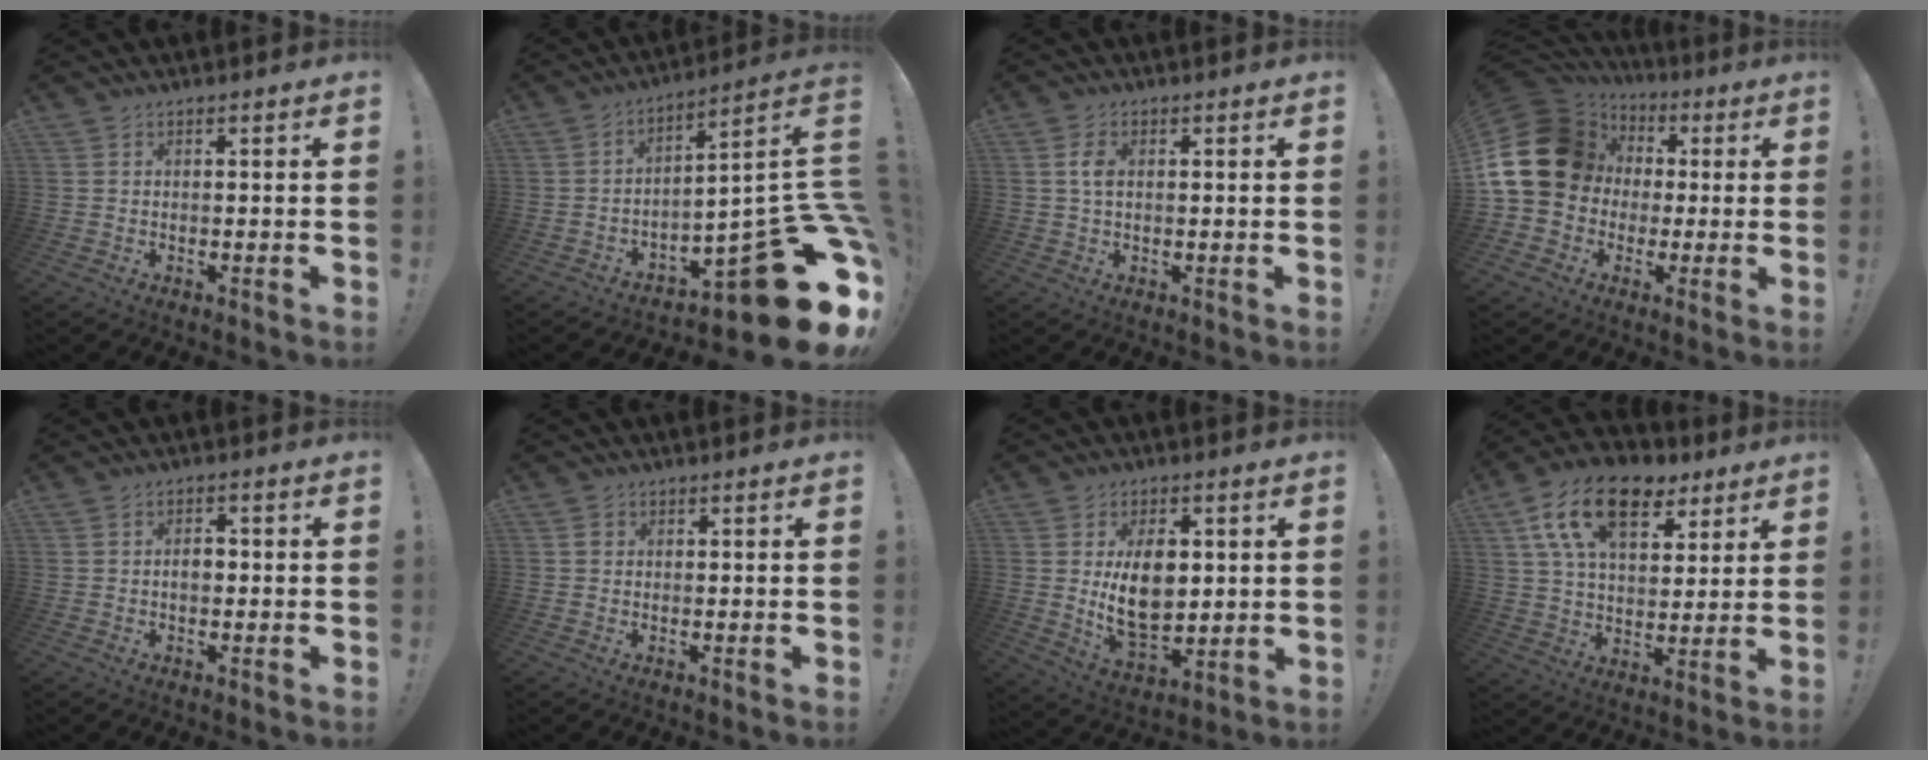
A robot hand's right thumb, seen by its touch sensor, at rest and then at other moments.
{"total": 21.7, "force": [-9.5, 5.8, 18.6], "torque": [-0.189, 0.010, -0.138]}
{"total": 3.6, "force": [0.6, 2.1, 2.8], "torque": [-0.051, 0.005, 0.008]}
{"total": 21.5, "force": [2.9, 17.6, 11.9], "torque": [-0.214, -0.002, 0.076]}
{"total": 3.2, "force": [-0.6, 2.1, 2.3], "torque": [-0.038, 0.009, -0.013]}
{"total": 1.4, "force": [0.3, 1.3, 0.4], "torque": [-0.003, 0.003, 0.005]}
{"total": 13.5, "force": [1.9, 8.6, 10.3], "torque": [-0.173, -0.014, 0.033]}
{"total": 18.6, "force": [9.5, 10.7, 11.8], "torque": [-0.196, -0.041, 0.172]}